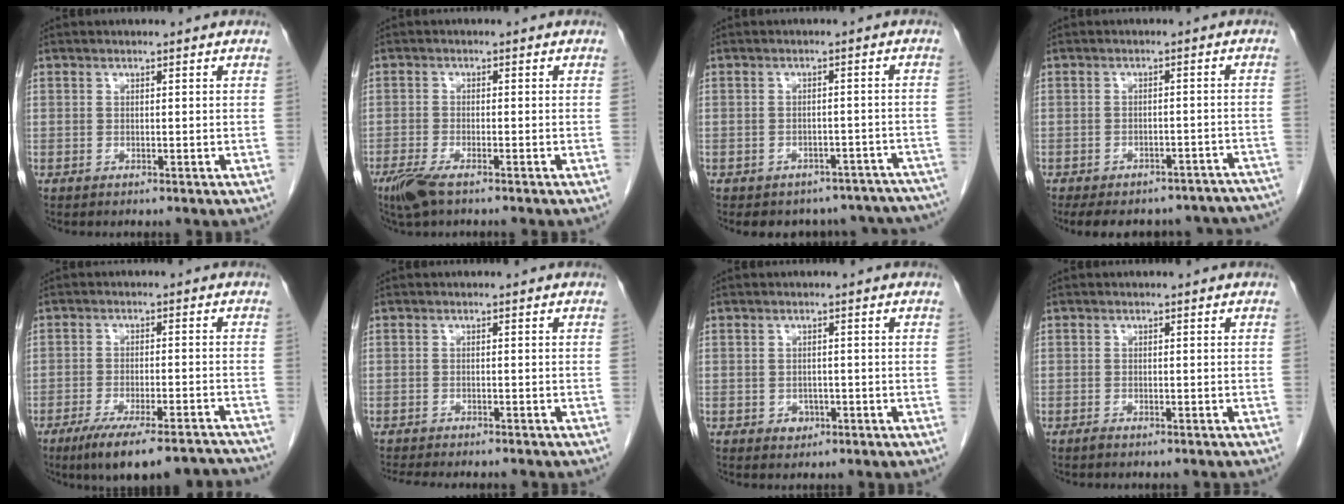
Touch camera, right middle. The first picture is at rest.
{"total": 4.3, "force": [-3.0, 0.7, 3.0], "torque": [-0.063, -0.010, -0.058]}
{"total": 16.7, "force": [-14.5, 7.4, 3.7], "torque": [-0.050, 0.025, -0.146]}
{"total": 22.0, "force": [-19.2, 7.9, 7.1], "torque": [-0.103, 0.015, -0.215]}
{"total": 15.5, "force": [-13.4, 2.1, 7.5], "torque": [-0.083, 0.000, -0.185]}
{"total": 8.4, "force": [-7.6, 1.5, 3.3], "torque": [-0.042, -0.007, -0.102]}
{"total": 1.7, "force": [-0.7, 1.4, 0.6], "torque": [-0.007, 0.005, -0.004]}
{"total": 1.6, "force": [-1.4, 0.2, 0.7], "torque": [-0.012, -0.001, -0.017]}